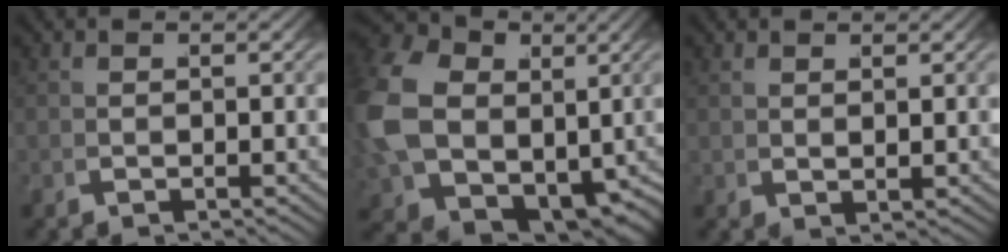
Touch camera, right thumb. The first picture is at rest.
{"total": 15.9, "force": [-0.6, 12.6, 9.7], "torque": [-0.251, -0.077, 0.027]}
{"total": 1.3, "force": [1.2, -0.4, 0.3], "torque": [-0.009, -0.005, 0.033]}